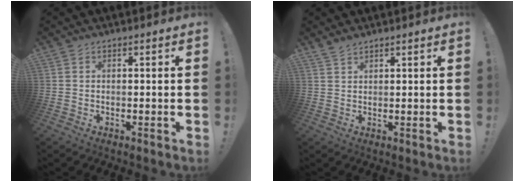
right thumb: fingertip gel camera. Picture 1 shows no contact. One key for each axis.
{"total": 2.2, "fx": 2.0, "fy": 0.5, "fz": 0.8, "tx": -0.016, "ty": -0.012, "tz": 0.037}